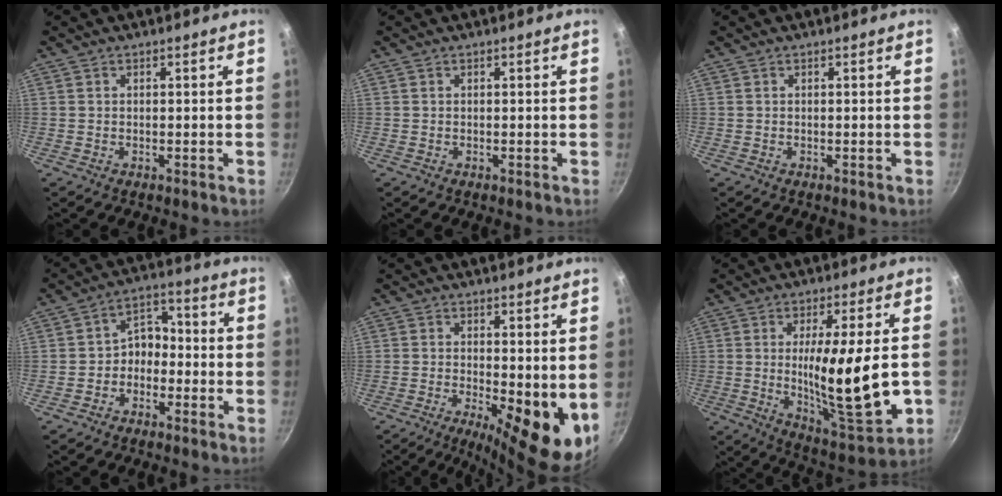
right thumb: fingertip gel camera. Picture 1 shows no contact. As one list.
[{"total": 0.0}, {"total": 0.0}, {"total": 6.4, "force": [-2.2, 4.9, 3.4], "torque": [-0.010, 0.043, -0.046]}, {"total": 11.2, "force": [-1.2, 3.5, 10.6], "torque": [-0.130, -0.013, -0.010]}, {"total": 18.8, "force": [-1.3, 4.4, 18.3], "torque": [-0.288, -0.021, -0.013]}]